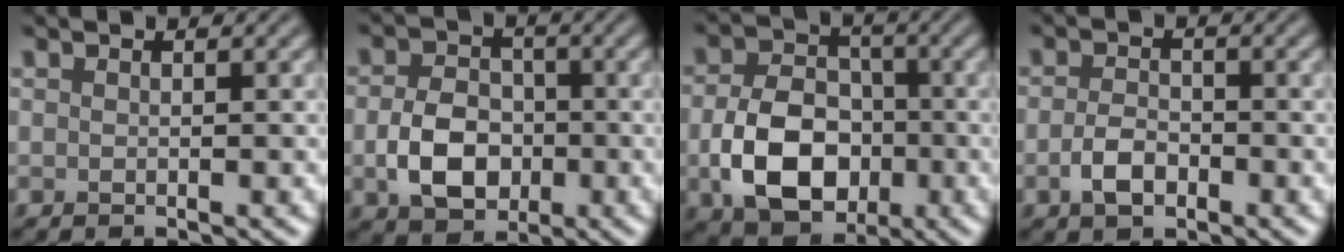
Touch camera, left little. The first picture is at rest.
{"total": 5.6, "force": [-1.4, 4.1, 3.6], "torque": [-0.073, -0.004, -0.029]}
{"total": 8.5, "force": [-2.1, 6.0, 5.5], "torque": [-0.106, -0.010, -0.039]}
{"total": 2.6, "force": [-1.2, 1.6, 1.7], "torque": [-0.032, 0.001, -0.027]}